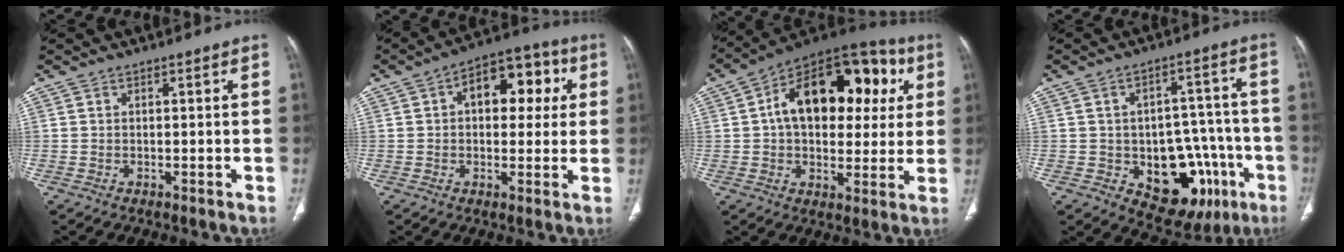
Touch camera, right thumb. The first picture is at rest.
{"total": 12.9, "force": [3.2, 7.8, 9.8], "torque": [-0.089, 0.023, 0.039]}
{"total": 24.3, "force": [5.3, 14.5, 18.7], "torque": [-0.237, 0.029, 0.071]}
{"total": 17.5, "force": [-6.3, 10.9, 12.2], "torque": [-0.114, 0.041, -0.069]}